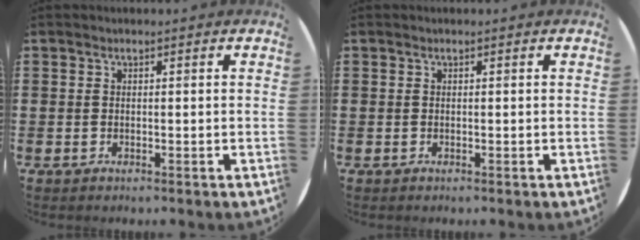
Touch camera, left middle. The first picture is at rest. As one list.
[{"total": 0.0}]